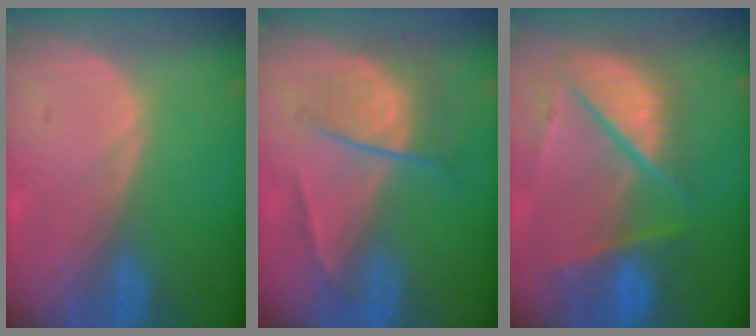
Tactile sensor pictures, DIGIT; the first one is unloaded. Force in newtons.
{"total": 6.8, "press": 5.9, "slide": 3.4}
{"total": 10.6, "press": 8.7, "slide": 6.0}